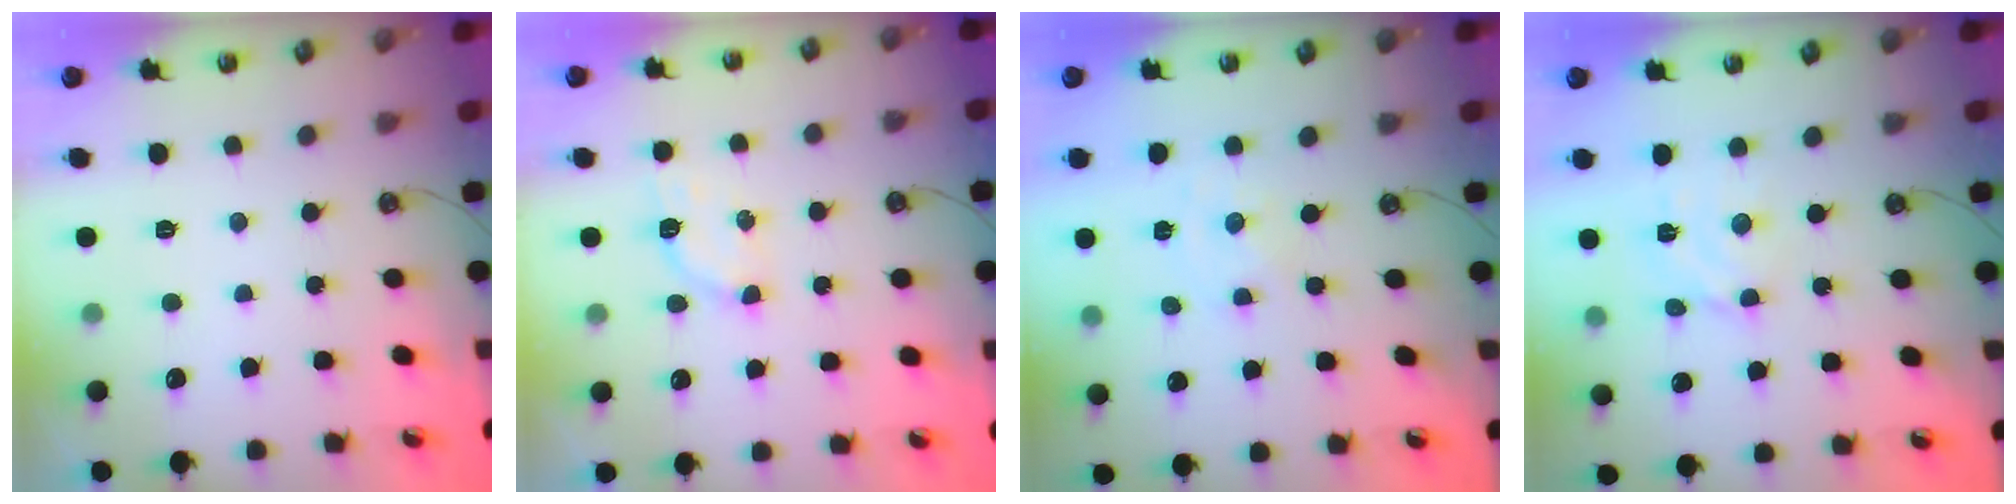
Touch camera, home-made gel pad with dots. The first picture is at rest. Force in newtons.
{"total": 3.8, "press": 3.8, "slide": 0.5}
{"total": 0.0}
{"total": 5.5, "press": 5.5, "slide": 0.3}